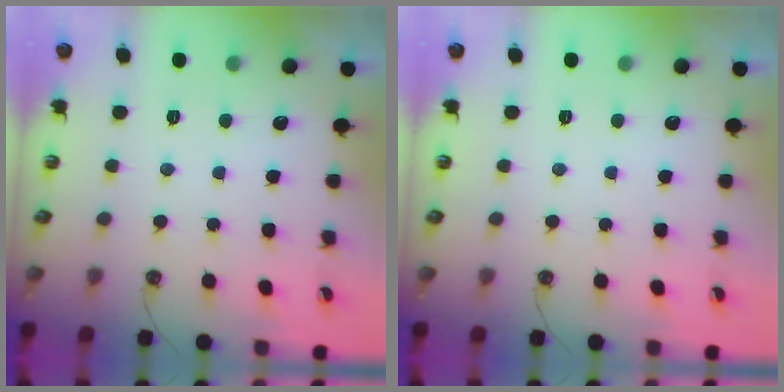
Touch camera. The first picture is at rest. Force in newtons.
{"total": 0.0}